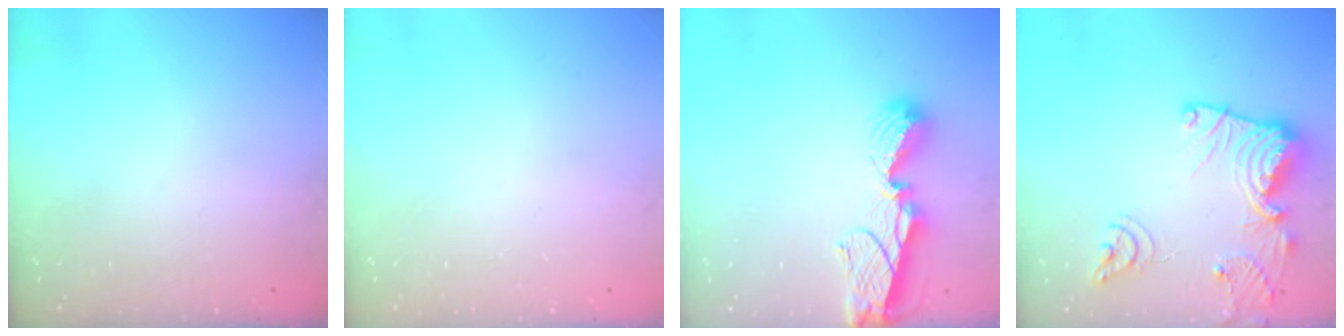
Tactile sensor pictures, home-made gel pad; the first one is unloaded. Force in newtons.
{"total": 0.0}
{"total": 9.7, "press": 9.7, "slide": 0.9}
{"total": 16.7, "press": 16.7, "slide": 1.2}